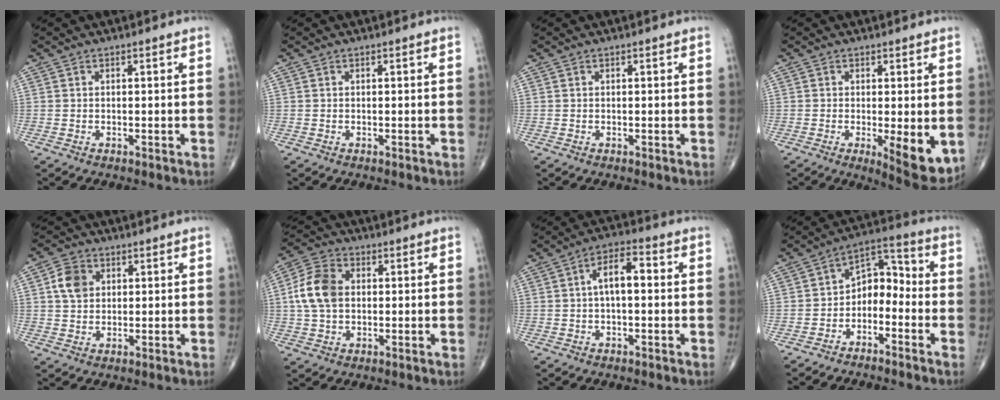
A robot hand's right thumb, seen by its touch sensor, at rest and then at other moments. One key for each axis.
{"total": 0.0}
{"total": 0.0}
{"total": 8.2, "fx": -1.4, "fy": 2.4, "fz": 7.7, "tx": -0.102, "ty": -0.023, "tz": -0.016}
{"total": 5.7, "fx": 1.5, "fy": 4.4, "fz": 3.2, "tx": -0.046, "ty": 0.000, "tz": 0.023}
{"total": 9.5, "fx": 0.8, "fy": 6.6, "fz": 6.7, "tx": -0.129, "ty": 0.016, "tz": 0.011}
{"total": 7.0, "fx": 0.6, "fy": 3.2, "fz": 6.2, "tx": -0.103, "ty": 0.026, "tz": 0.002}
{"total": 8.3, "fx": -3.2, "fy": 5.5, "fz": 5.4, "tx": -0.062, "ty": 0.060, "tz": -0.065}